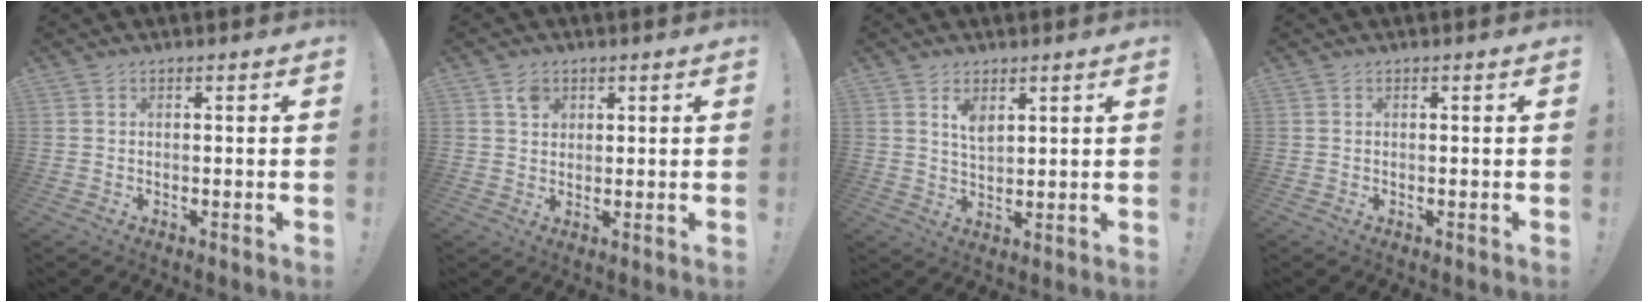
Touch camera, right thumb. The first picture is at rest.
{"total": 3.6, "force": [1.9, 2.8, 1.2], "torque": [-0.015, -0.002, 0.034]}
{"total": 4.9, "force": [2.9, 2.5, 3.0], "torque": [-0.044, -0.018, 0.049]}
{"total": 0.0}